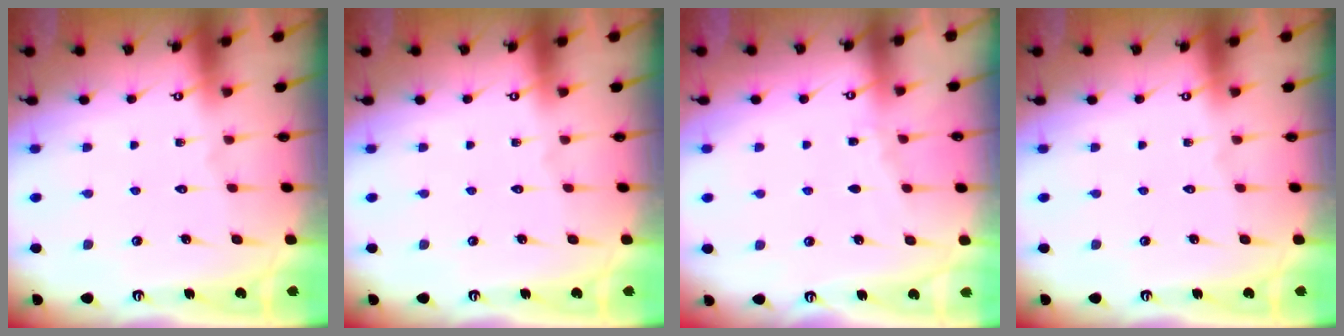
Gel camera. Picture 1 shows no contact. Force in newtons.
{"total": 0.0}
{"total": 2.8, "press": 2.8, "slide": 0.4}
{"total": 0.0}